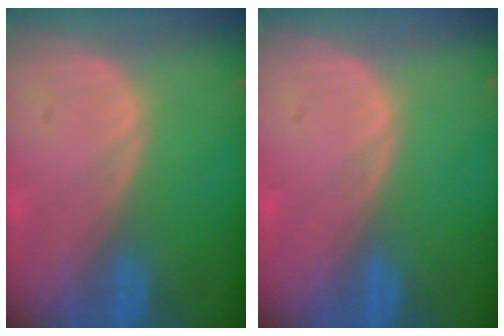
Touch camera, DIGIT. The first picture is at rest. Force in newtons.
{"total": 0.0}